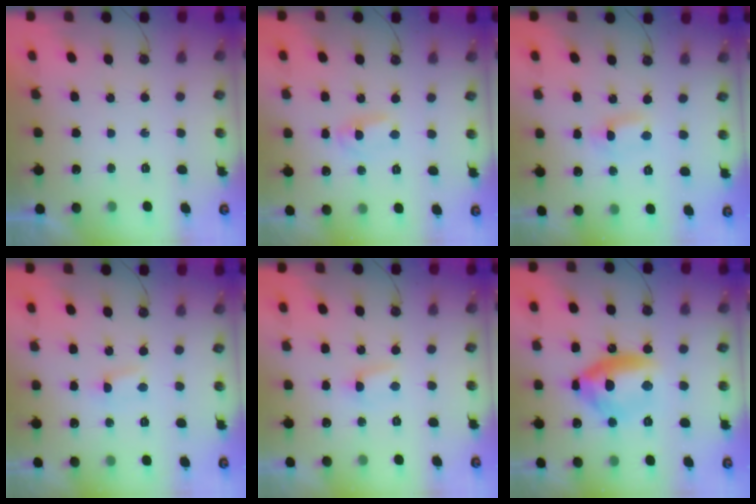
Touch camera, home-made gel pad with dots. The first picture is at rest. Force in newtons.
{"total": 1.9, "press": 1.9, "slide": 0.2}
{"total": 1.2, "press": 1.0, "slide": 0.8}
{"total": 1.3, "press": 1.3, "slide": 0.2}
{"total": 3.2, "press": 3.2, "slide": 0.4}
{"total": 19.7, "press": 16.6, "slide": 10.6}